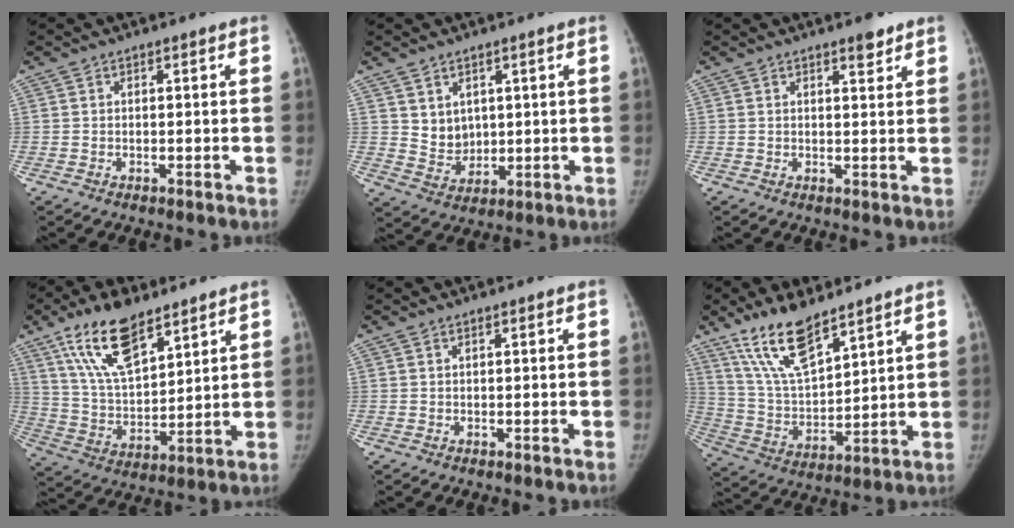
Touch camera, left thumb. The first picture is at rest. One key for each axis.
{"total": 4.4, "fx": 1.8, "fy": 3.8, "fz": 1.4, "tx": -0.002, "ty": -0.015, "tz": 0.043}
{"total": 2.8, "fx": 2.0, "fy": 0.9, "fz": 1.7, "tx": -0.015, "ty": -0.013, "tz": 0.029}
{"total": 15.7, "fx": 9.9, "fy": 6.6, "fz": 10.2, "tx": -0.157, "ty": -0.041, "tz": 0.193}
{"total": 0.0}
{"total": 14.3, "fx": 10.2, "fy": 4.6, "fz": 8.9, "tx": -0.145, "ty": -0.052, "tz": 0.209}